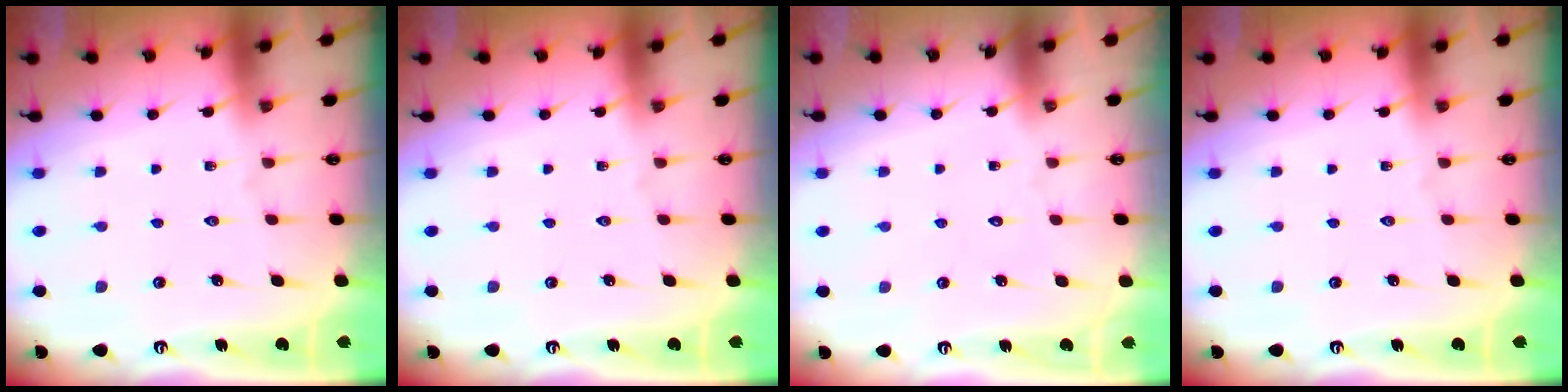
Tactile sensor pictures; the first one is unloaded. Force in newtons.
{"total": 0.0}
{"total": 1.7, "press": 1.7, "slide": 0.1}
{"total": 0.0}